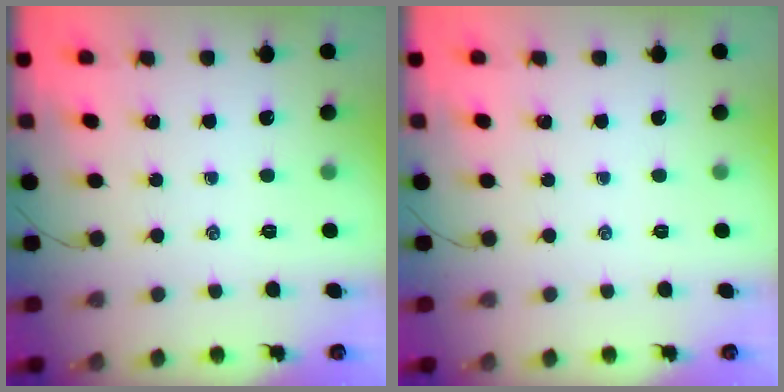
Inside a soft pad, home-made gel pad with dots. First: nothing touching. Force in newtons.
{"total": 0.0}